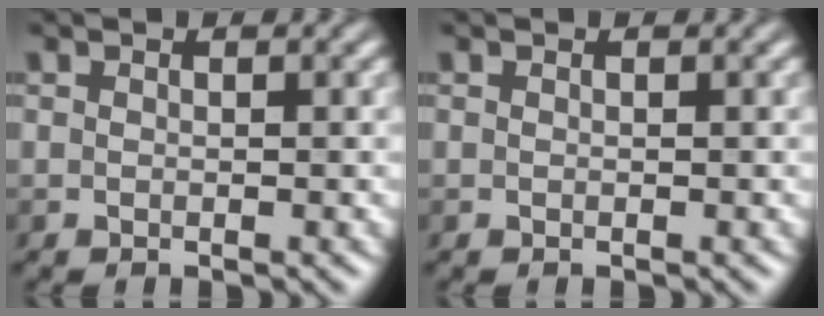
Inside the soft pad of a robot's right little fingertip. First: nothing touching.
{"total": 0.0}